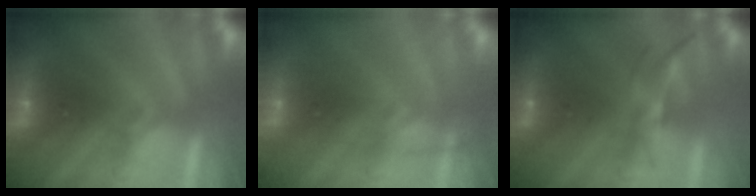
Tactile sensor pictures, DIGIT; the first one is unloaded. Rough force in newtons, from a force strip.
{"total": 1.4}
{"total": 4.1}